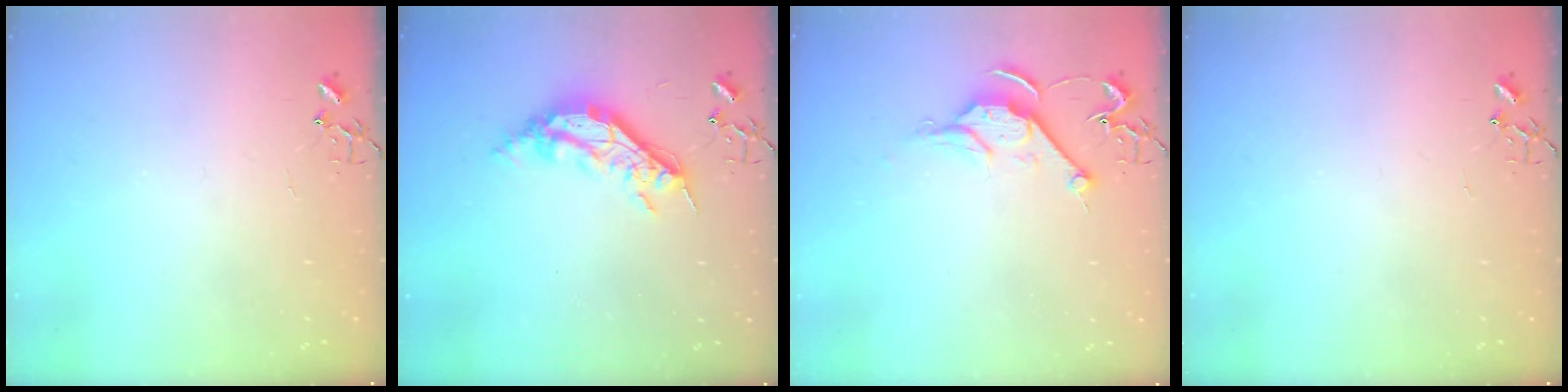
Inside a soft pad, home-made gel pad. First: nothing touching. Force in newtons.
{"total": 15.5, "press": 15.5, "slide": 0.6}
{"total": 9.9, "press": 9.9, "slide": 0.4}
{"total": 0.0}